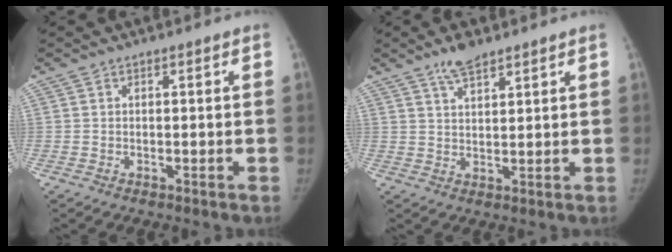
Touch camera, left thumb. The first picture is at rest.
{"total": 5.0, "force": [3.8, 1.7, 2.8], "torque": [-0.044, -0.017, 0.071]}